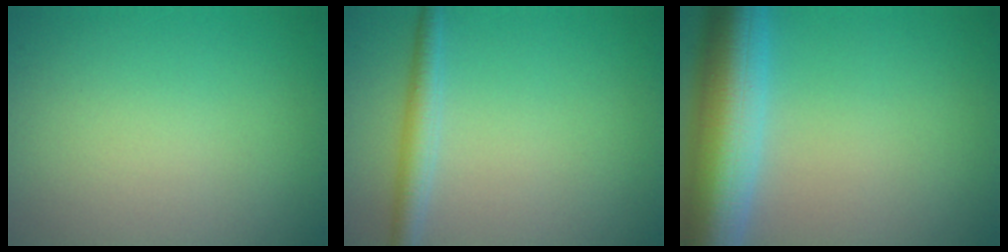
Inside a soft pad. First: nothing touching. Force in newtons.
{"total": 2.3, "press": 2.3, "slide": 0.1}
{"total": 9.5, "press": 9.5, "slide": 0.1}